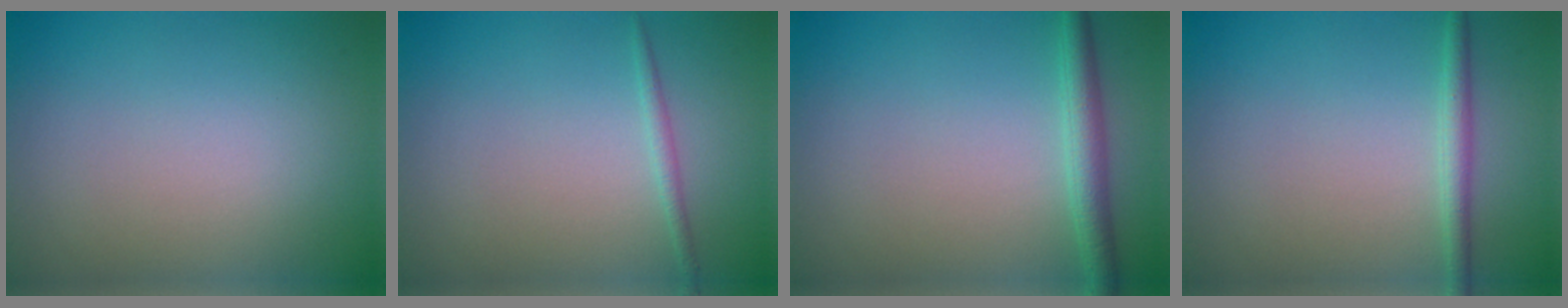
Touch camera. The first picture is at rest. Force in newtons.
{"total": 0.9, "press": 0.9, "slide": 0.1}
{"total": 2.4, "press": 2.4, "slide": 0.0}
{"total": 1.8, "press": 1.8, "slide": 0.1}